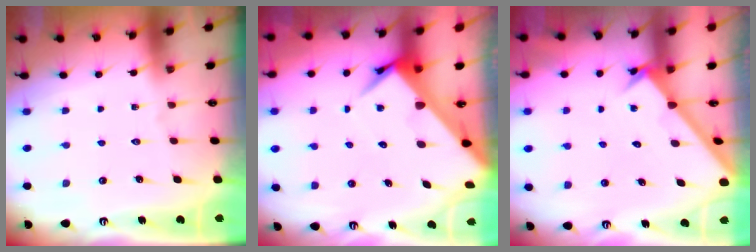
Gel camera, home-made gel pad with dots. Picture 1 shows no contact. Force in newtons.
{"total": 6.0, "press": 6.0, "slide": 0.5}
{"total": 2.1, "press": 2.1, "slide": 0.2}